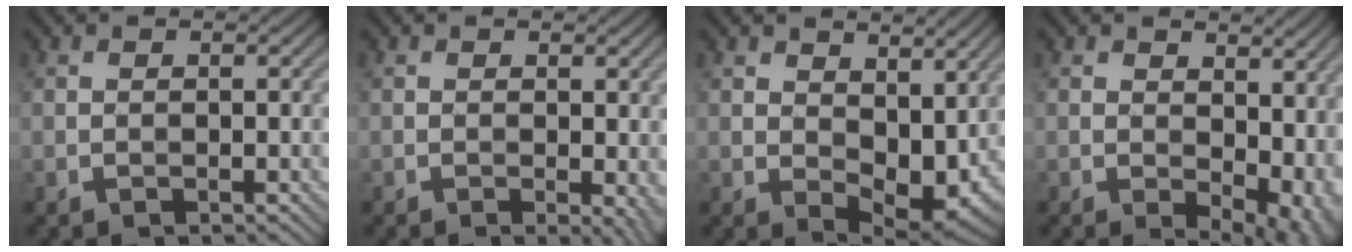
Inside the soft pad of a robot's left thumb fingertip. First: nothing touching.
{"total": 2.3, "force": [-0.3, 0.6, 2.2], "torque": [-0.030, -0.004, -0.006]}
{"total": 9.1, "force": [2.6, 5.3, 6.9], "torque": [-0.120, -0.016, 0.053]}
{"total": 10.4, "force": [0.6, 6.3, 8.3], "torque": [-0.095, -0.019, 0.038]}